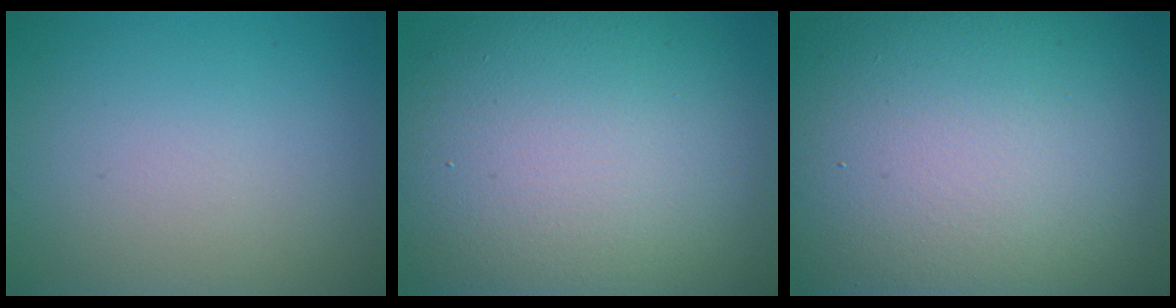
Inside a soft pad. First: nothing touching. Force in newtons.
{"total": 15.0, "press": 14.9, "slide": 1.3}
{"total": 19.7, "press": 19.7, "slide": 1.2}